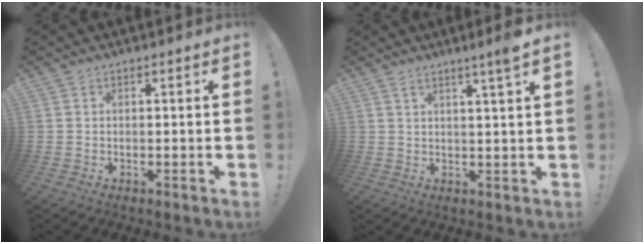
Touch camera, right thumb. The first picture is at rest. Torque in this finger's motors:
{"motor_torque": [-0.02, -0.01, 0.35, 0.25, 0.00]}